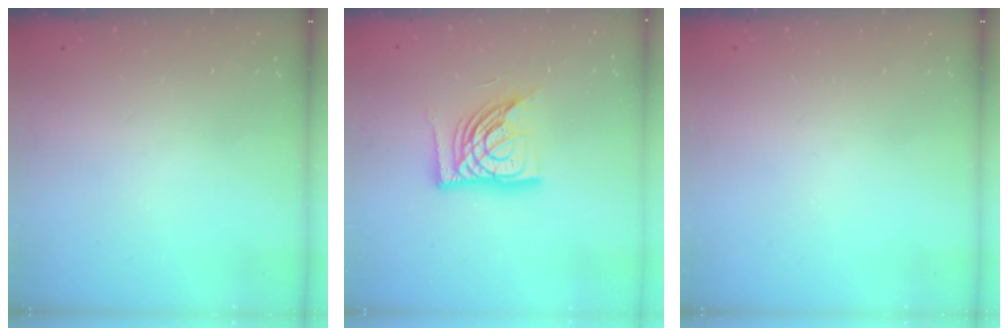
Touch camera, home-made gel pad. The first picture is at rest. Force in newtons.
{"total": 15.7, "press": 15.5, "slide": 2.2}
{"total": 0.0}